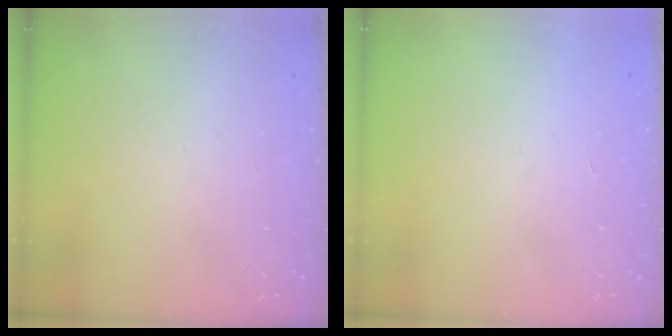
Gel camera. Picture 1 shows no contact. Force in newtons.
{"total": 1.6, "press": 1.5, "slide": 0.1}